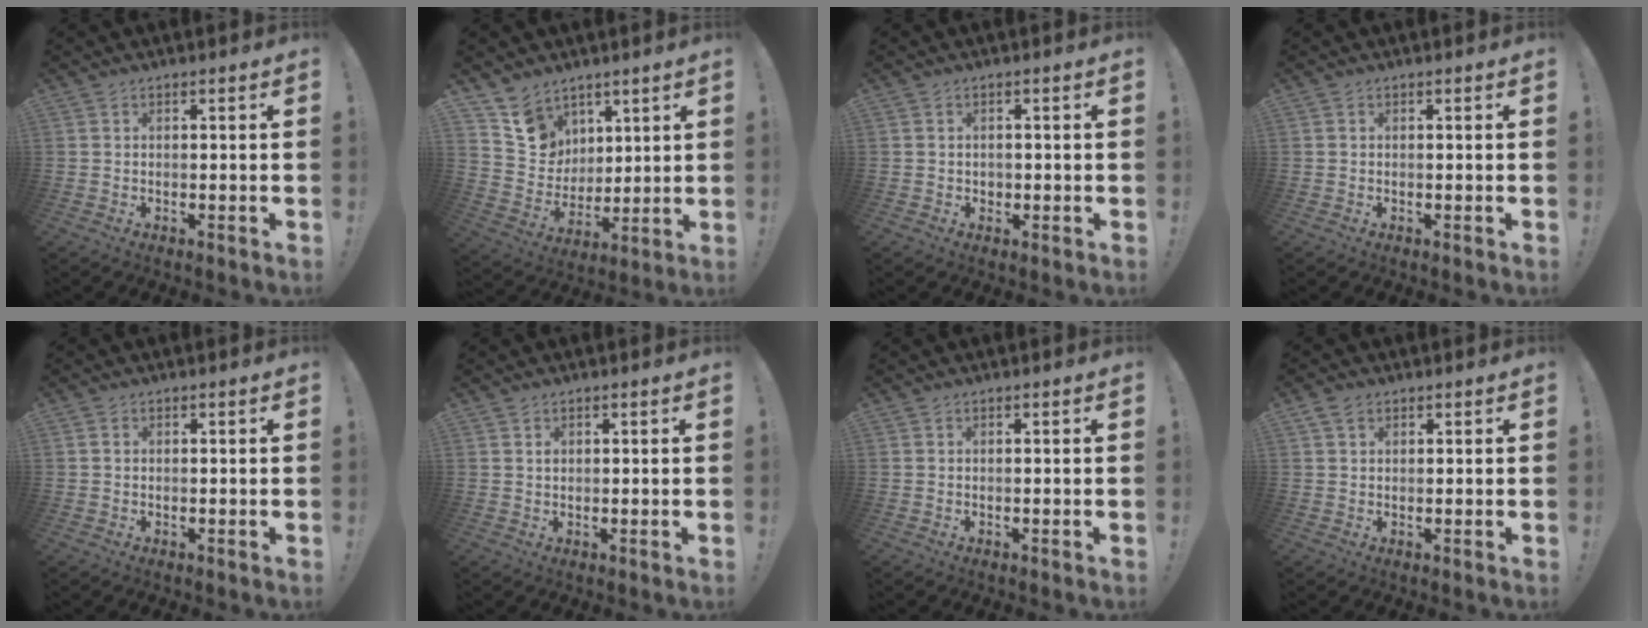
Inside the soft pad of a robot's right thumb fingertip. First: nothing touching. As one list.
[{"total": 10.9, "force": [7.6, 7.7, 1.5], "torque": [-0.038, -0.063, 0.157]}, {"total": 1.0, "force": [-0.1, 1.0, 0.3], "torque": [0.002, -0.001, -0.004]}, {"total": 0.0}, {"total": 0.6, "force": [-0.1, 0.6, 0.0], "torque": [0.002, 0.003, -0.001]}, {"total": 0.8, "force": [0.5, 0.6, 0.1], "torque": [0.000, -0.001, 0.010]}, {"total": 0.0}, {"total": 2.8, "force": [1.6, 1.8, 1.4], "torque": [-0.026, 0.000, 0.030]}]